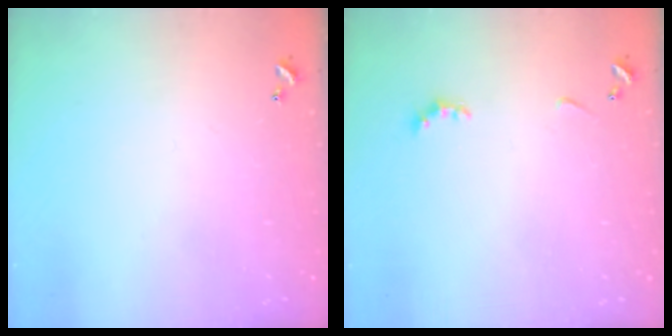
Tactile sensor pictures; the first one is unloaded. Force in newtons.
{"total": 2.9, "press": 2.8, "slide": 0.6}